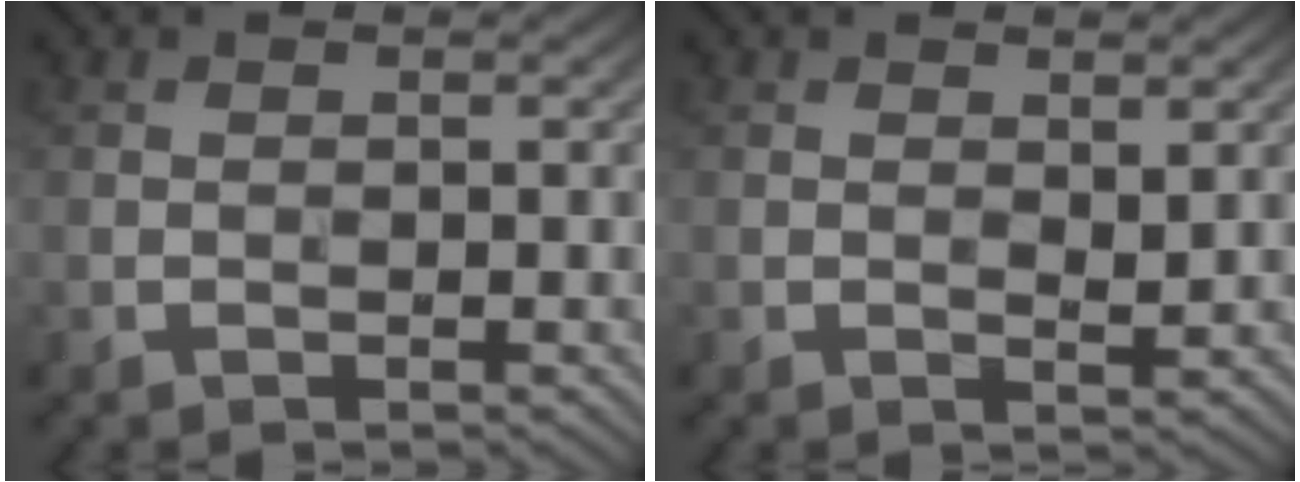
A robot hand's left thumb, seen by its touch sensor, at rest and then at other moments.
{"total": 1.1, "force": [0.7, 0.2, 0.8], "torque": [-0.016, 0.000, 0.013]}